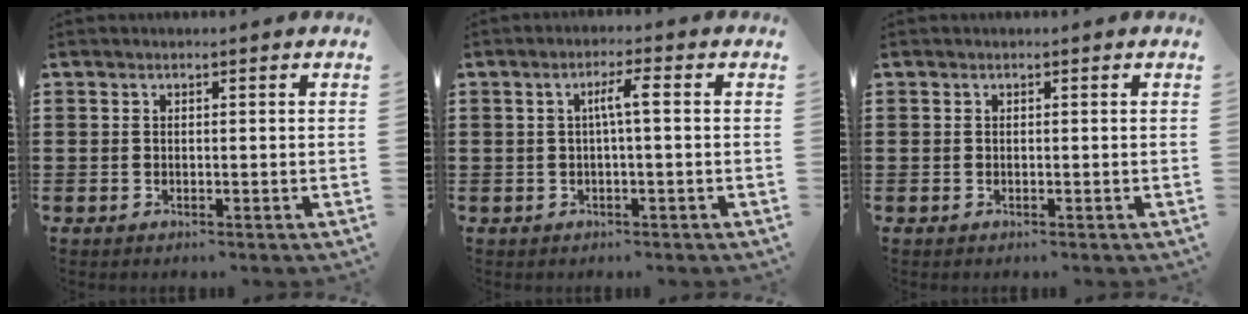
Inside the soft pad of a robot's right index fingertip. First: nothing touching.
{"total": 3.4, "force": [0.0, 0.2, 3.4], "torque": [-0.064, 0.004, -0.004]}
{"total": 0.0}